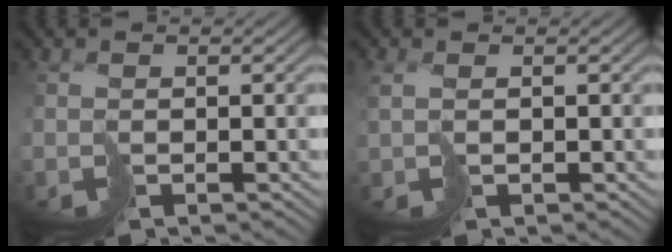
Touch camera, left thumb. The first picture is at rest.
{"total": 1.6, "force": [0.5, 0.9, 1.2], "torque": [-0.036, 0.000, 0.015]}